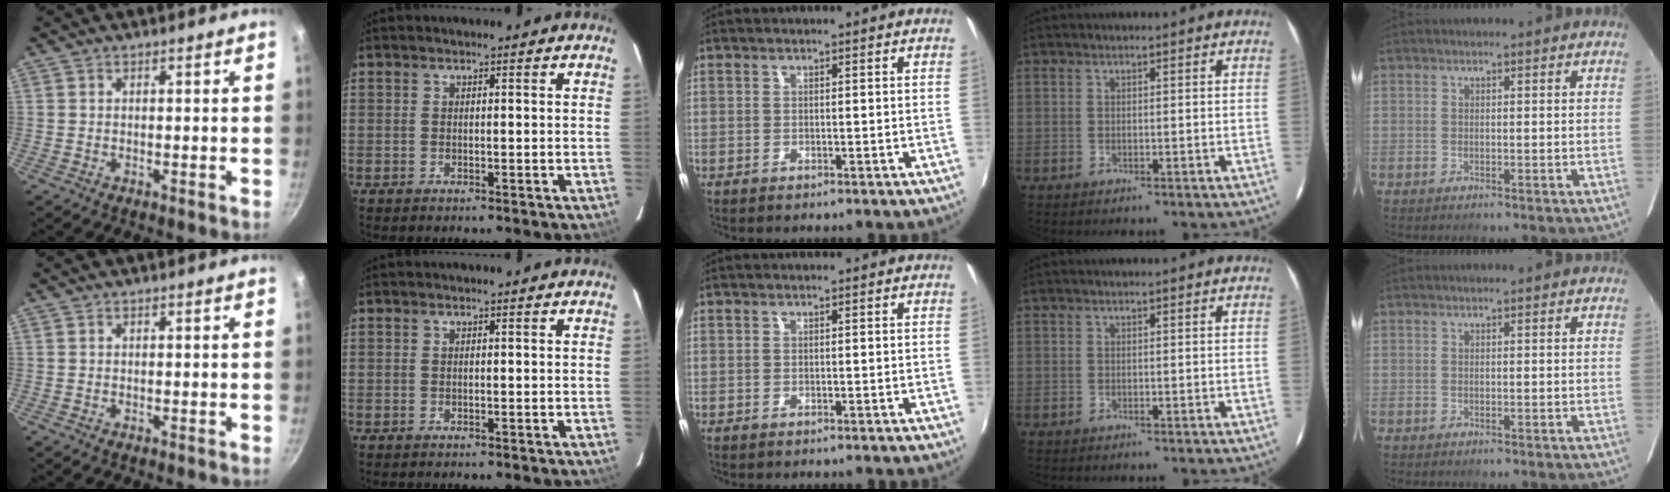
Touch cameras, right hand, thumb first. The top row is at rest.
{}